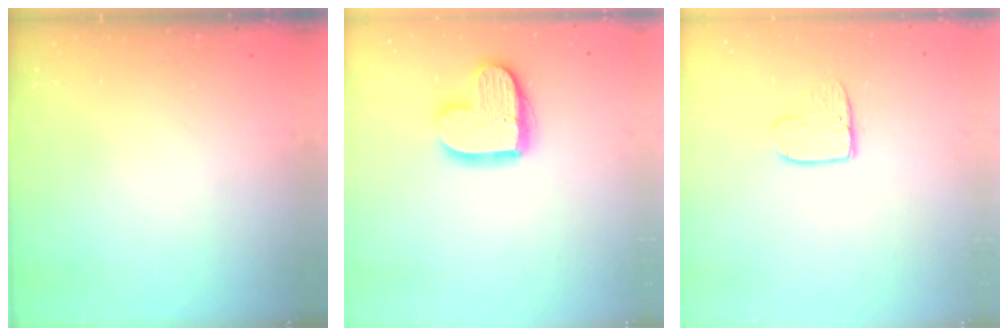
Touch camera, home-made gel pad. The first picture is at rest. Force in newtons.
{"total": 14.2, "press": 14.2, "slide": 1.1}
{"total": 7.9, "press": 7.9, "slide": 0.6}